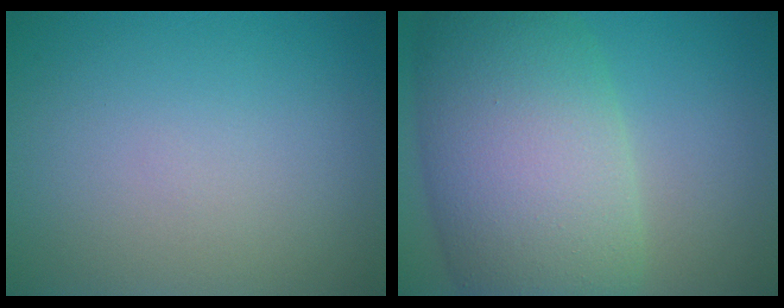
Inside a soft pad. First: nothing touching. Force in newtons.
{"total": 12.4, "press": 12.4, "slide": 0.5}